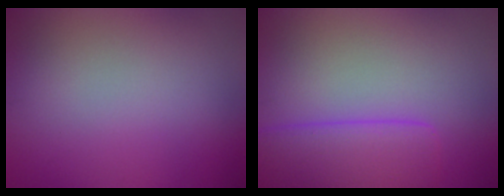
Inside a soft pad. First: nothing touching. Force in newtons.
{"total": 6.3, "press": 6.3, "slide": 0.6}